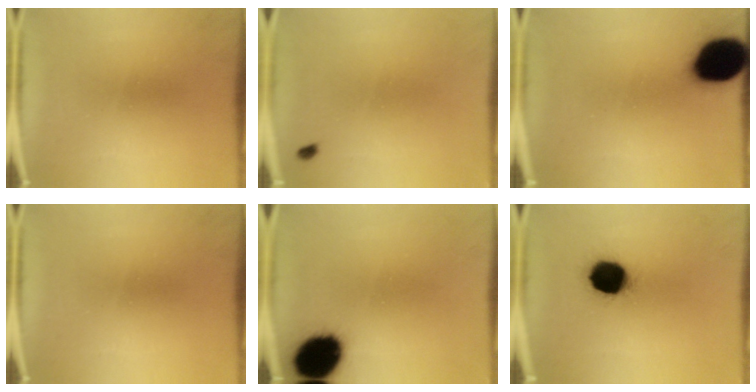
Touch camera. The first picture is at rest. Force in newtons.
{"total": 0.8}
{"total": 17.7}
{"total": 0.0}
{"total": 15.4}
{"total": 14.4}